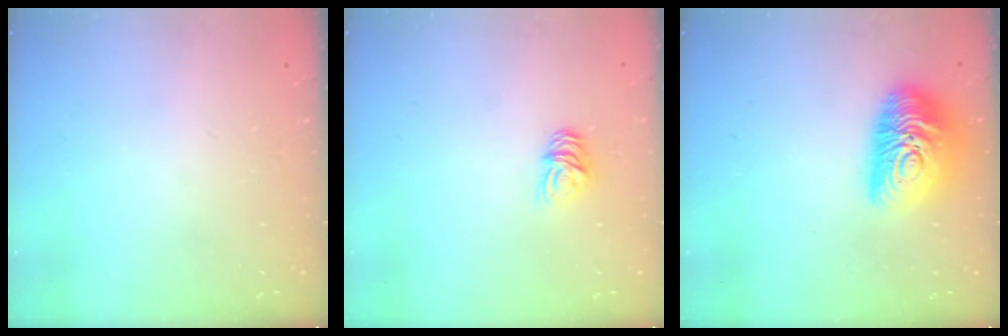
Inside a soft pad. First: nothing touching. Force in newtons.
{"total": 7.6, "press": 7.6, "slide": 0.7}
{"total": 14.7, "press": 14.6, "slide": 0.9}